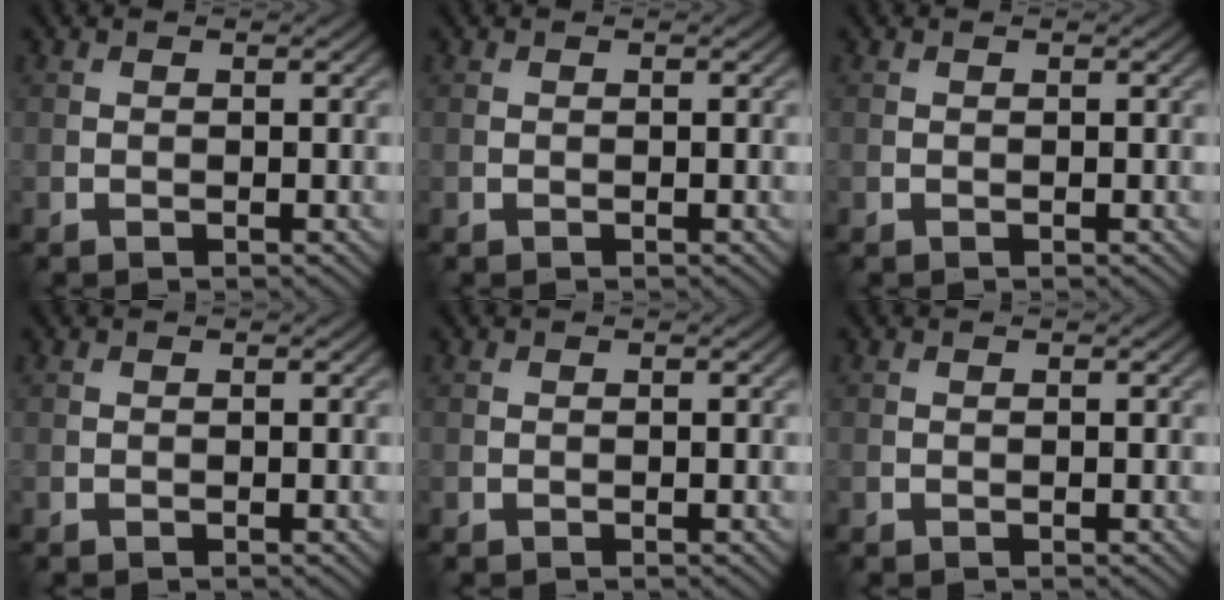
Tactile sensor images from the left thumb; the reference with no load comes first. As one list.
[{"total": 0.0}, {"total": 0.0}, {"total": 0.0}, {"total": 0.0}, {"total": 0.0}]